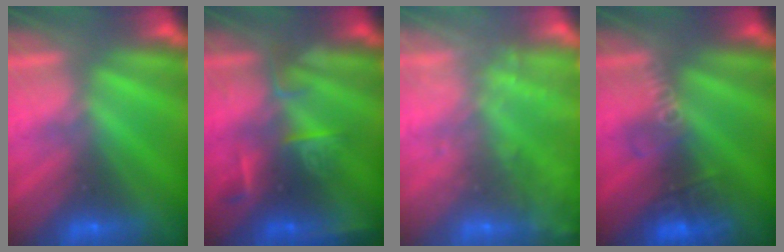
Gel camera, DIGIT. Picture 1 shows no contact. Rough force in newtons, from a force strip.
{"total": 2.5}
{"total": 8.4}
{"total": 2.7}